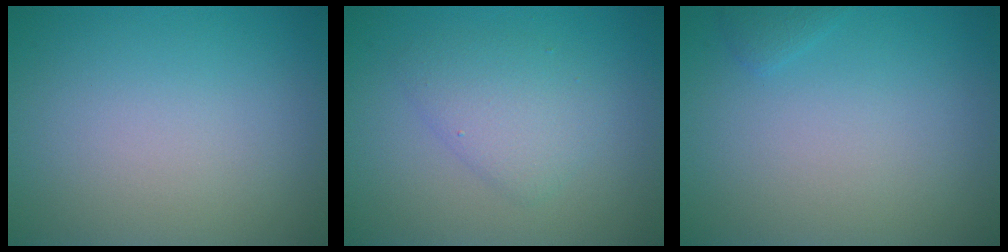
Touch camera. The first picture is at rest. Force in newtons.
{"total": 2.9, "press": 2.9, "slide": 0.2}
{"total": 0.7, "press": 0.7, "slide": 0.1}